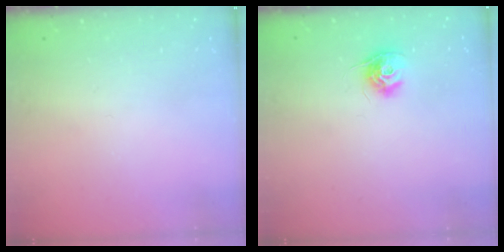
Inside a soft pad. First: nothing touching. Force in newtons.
{"total": 9.5, "press": 9.5, "slide": 0.3}